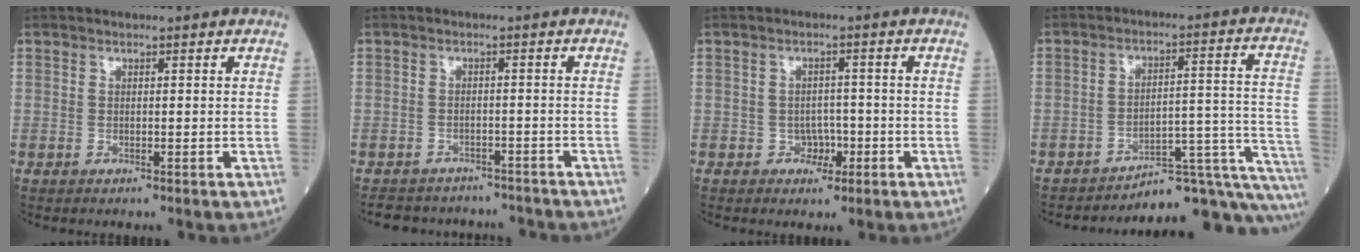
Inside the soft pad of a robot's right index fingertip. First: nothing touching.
{"total": 8.5, "force": [-7.8, 3.3, 0.8], "torque": [-0.010, 0.015, -0.094]}
{"total": 2.7, "force": [-1.1, 2.1, 1.2], "torque": [-0.009, 0.008, -0.015]}
{"total": 13.8, "force": [-12.2, 2.8, 5.7], "torque": [-0.020, 0.073, -0.155]}